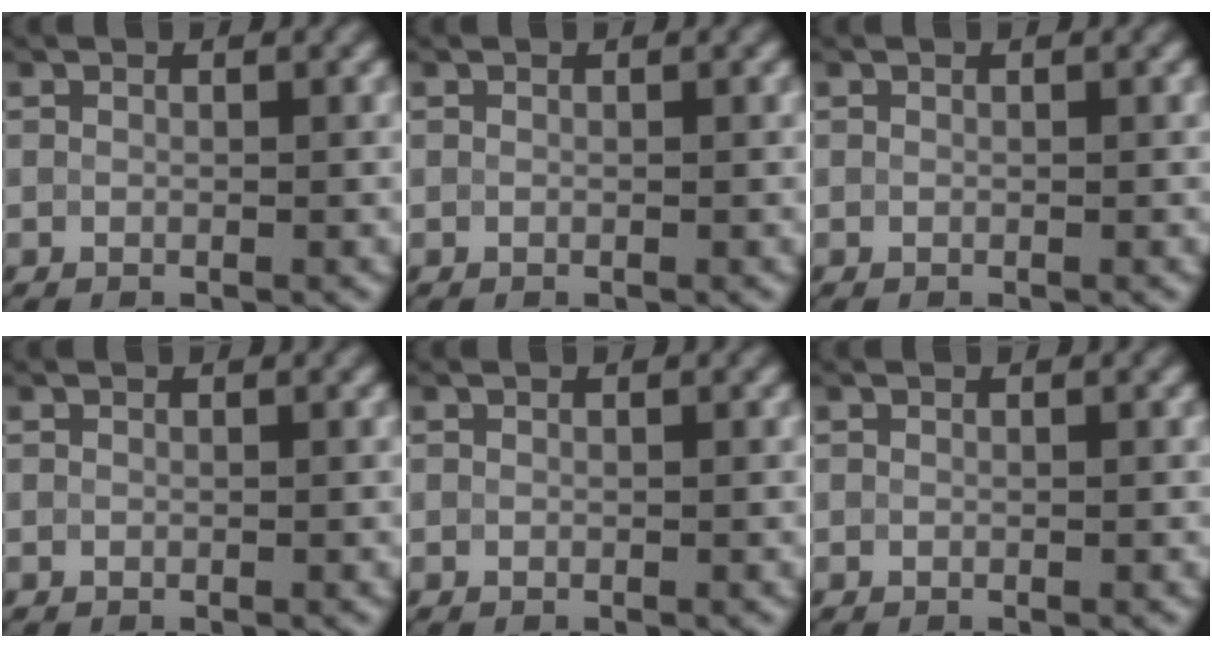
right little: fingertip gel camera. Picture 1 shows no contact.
{"total": 0.0}
{"total": 0.0}
{"total": 0.0}
{"total": 0.0}
{"total": 0.0}